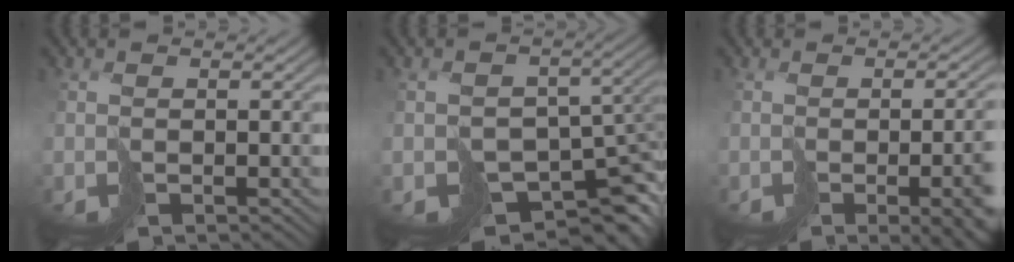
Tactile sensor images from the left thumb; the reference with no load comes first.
{"total": 8.8, "force": [-5.1, 5.3, 4.9], "torque": [-0.067, -0.027, -0.062]}
{"total": 11.9, "force": [-4.1, 4.9, 10.0], "torque": [-0.091, -0.019, -0.028]}